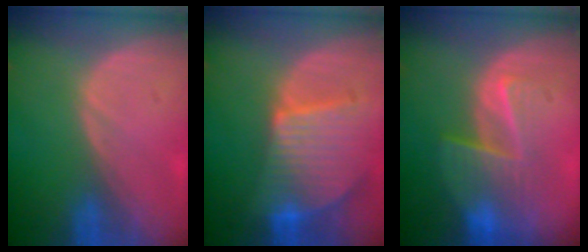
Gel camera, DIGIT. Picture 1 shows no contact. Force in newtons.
{"total": 9.4, "press": 8.2, "slide": 4.7}
{"total": 6.7, "press": 6.4, "slide": 2.0}